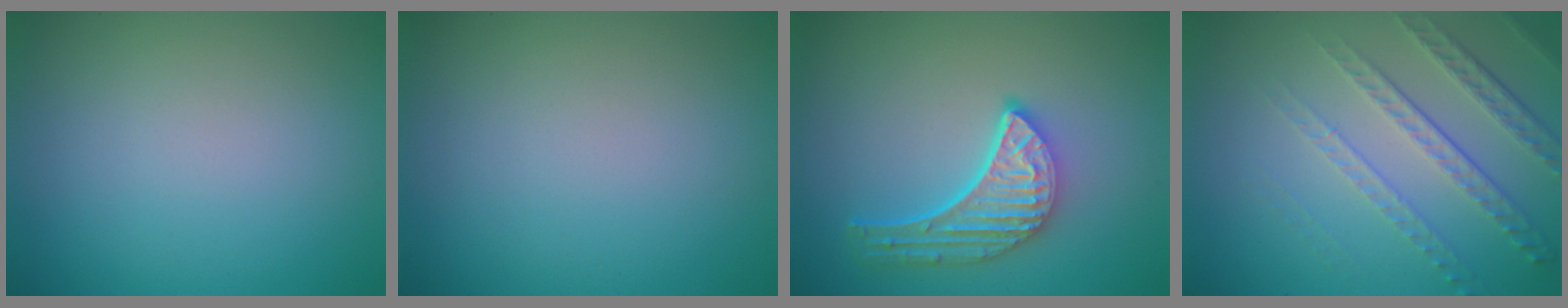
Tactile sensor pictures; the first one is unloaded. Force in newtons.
{"total": 0.0}
{"total": 5.0, "press": 3.8, "slide": 3.2}
{"total": 5.0, "press": 3.4, "slide": 3.7}